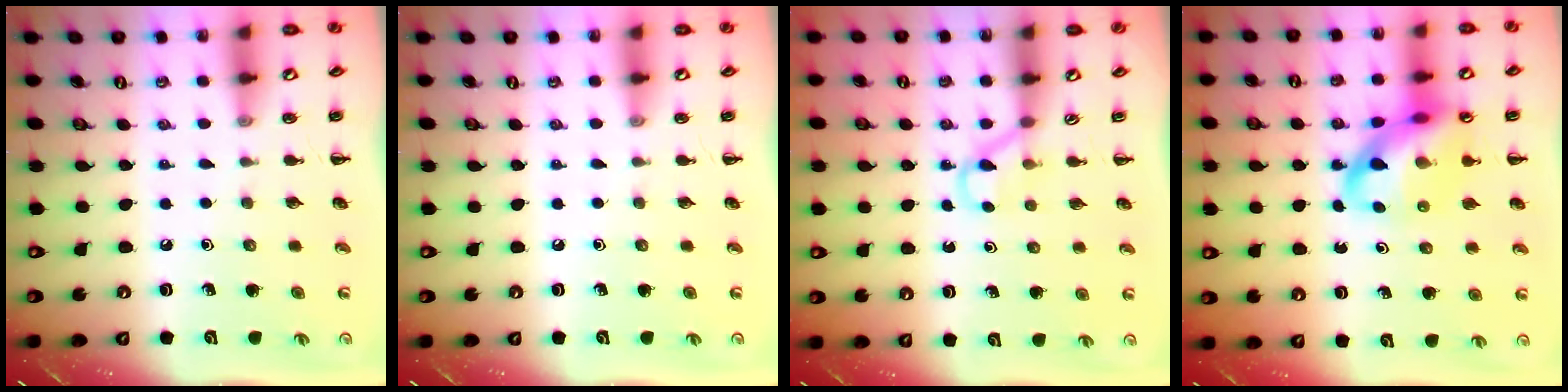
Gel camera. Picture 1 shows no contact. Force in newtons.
{"total": 0.0}
{"total": 2.6, "press": 2.4, "slide": 0.9}
{"total": 15.2, "press": 14.6, "slide": 3.9}